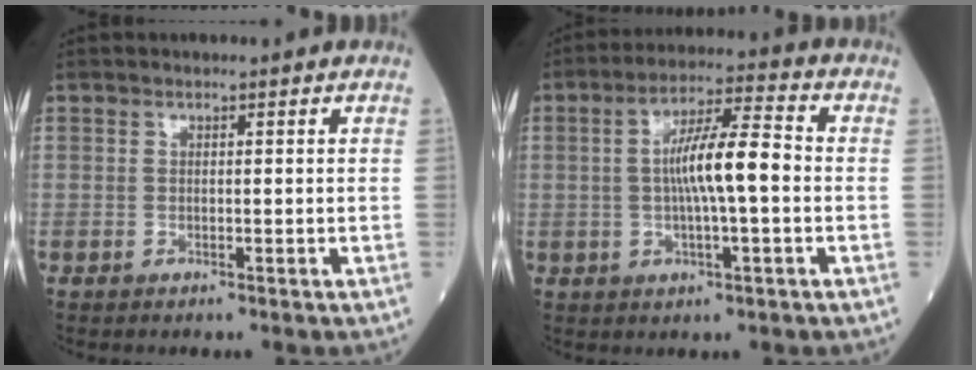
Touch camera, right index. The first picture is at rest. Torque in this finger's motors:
{"motor_torque": [1.71, -0.02, 0.82, 0.21]}